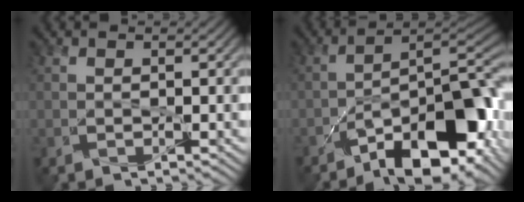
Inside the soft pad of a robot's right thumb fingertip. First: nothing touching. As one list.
[{"total": 14.7, "force": [-7.9, 6.0, 10.8], "torque": [-0.131, -0.004, -0.140]}]